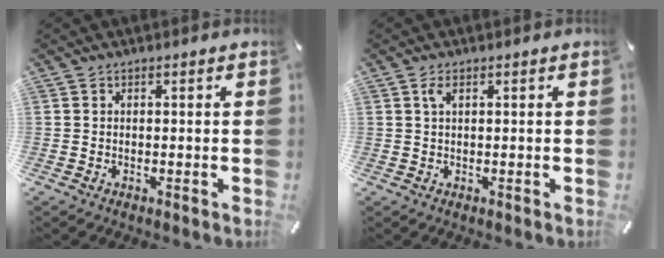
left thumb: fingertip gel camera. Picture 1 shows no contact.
{"total": 1.9, "force": [0.7, 0.6, 1.7], "torque": [-0.035, 0.004, 0.011]}